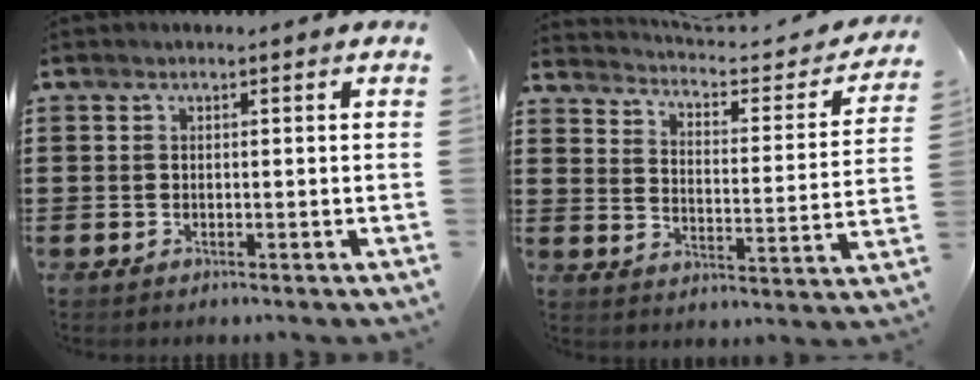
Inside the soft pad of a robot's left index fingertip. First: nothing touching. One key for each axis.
{"total": 2.6, "fx": 2.5, "fy": 0.2, "fz": 0.8, "tx": -0.035, "ty": -0.024, "tz": 0.032}